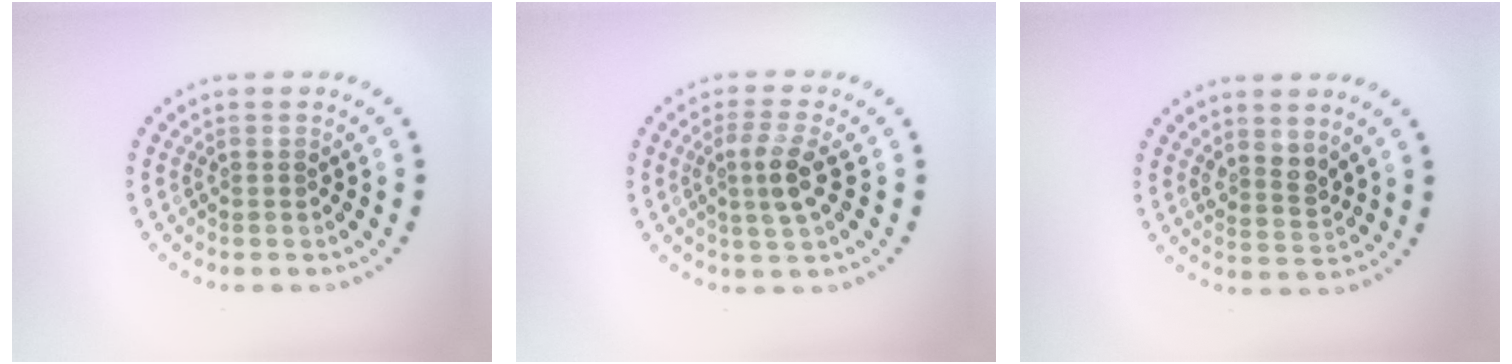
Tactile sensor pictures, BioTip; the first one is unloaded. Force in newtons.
{"total": 2.8, "press": 2.5, "slide": 1.2}
{"total": 2.1, "press": 1.7, "slide": 1.2}